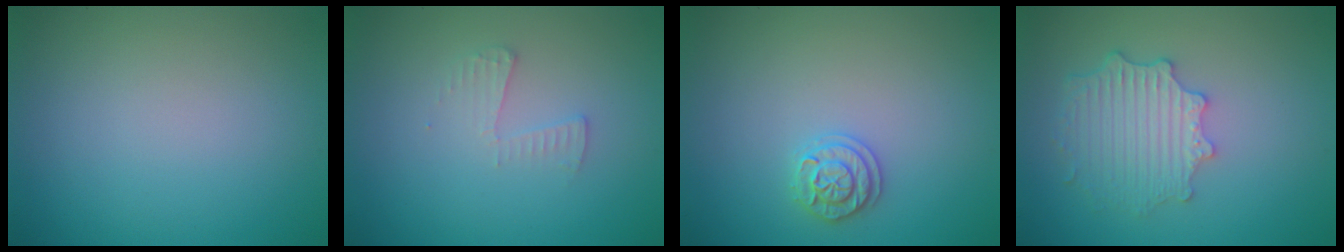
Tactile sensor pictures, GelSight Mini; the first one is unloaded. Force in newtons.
{"total": 1.4, "press": 1.4, "slide": 0.1}
{"total": 1.9, "press": 1.9, "slide": 0.2}
{"total": 4.5, "press": 3.7, "slide": 2.5}